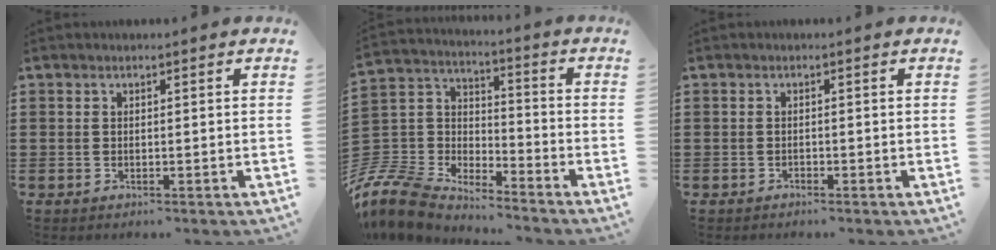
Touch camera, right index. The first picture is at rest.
{"total": 8.5, "force": [-7.9, 2.8, 1.5], "torque": [-0.087, -0.013, -0.171]}
{"total": 0.7, "force": [-0.6, 0.1, 0.0], "torque": [-0.002, 0.000, -0.014]}